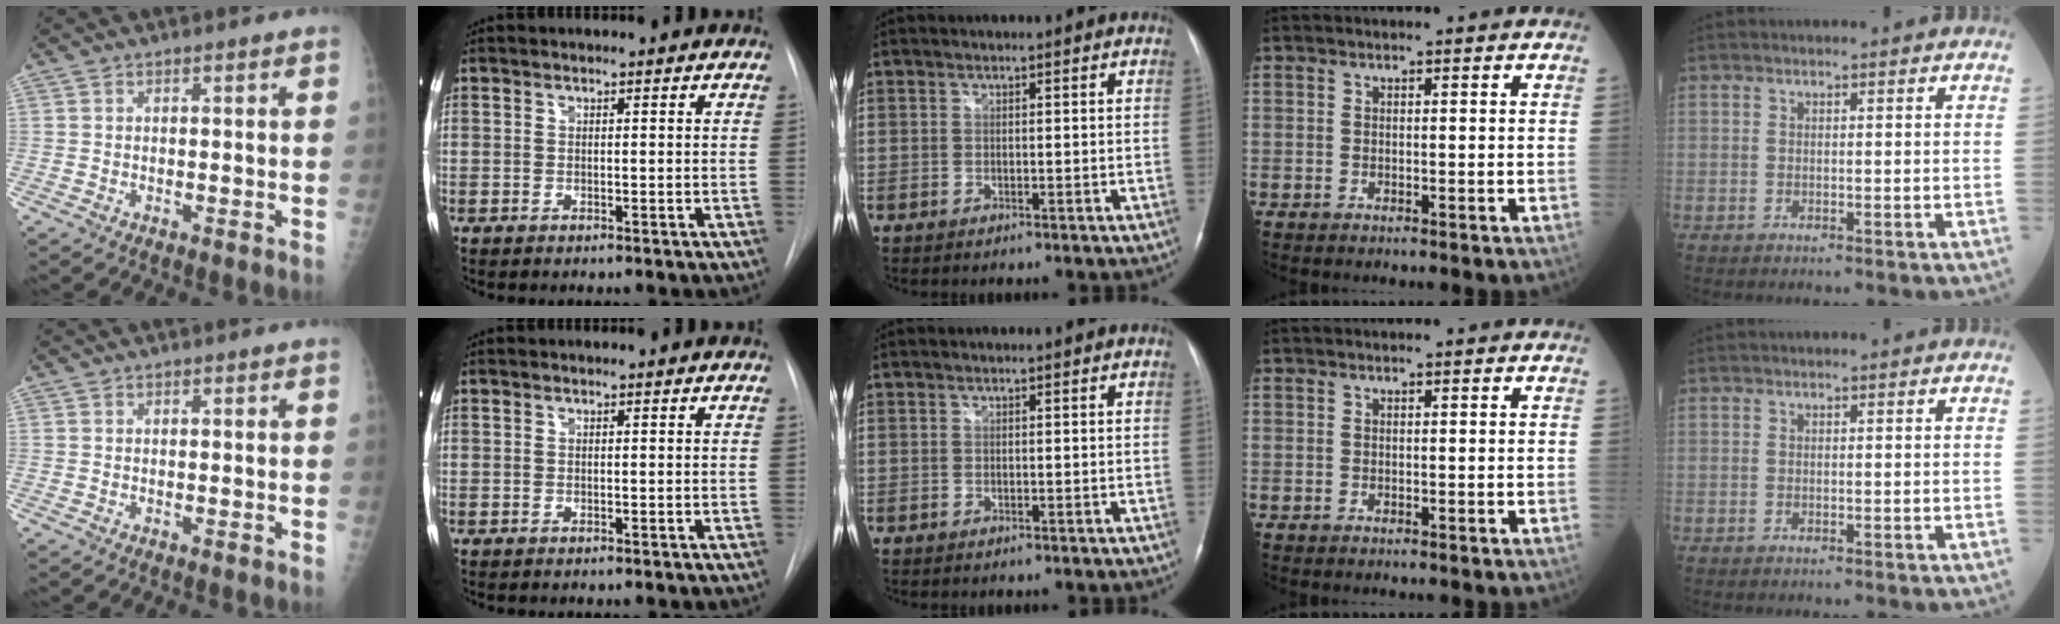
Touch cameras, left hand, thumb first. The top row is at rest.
{}